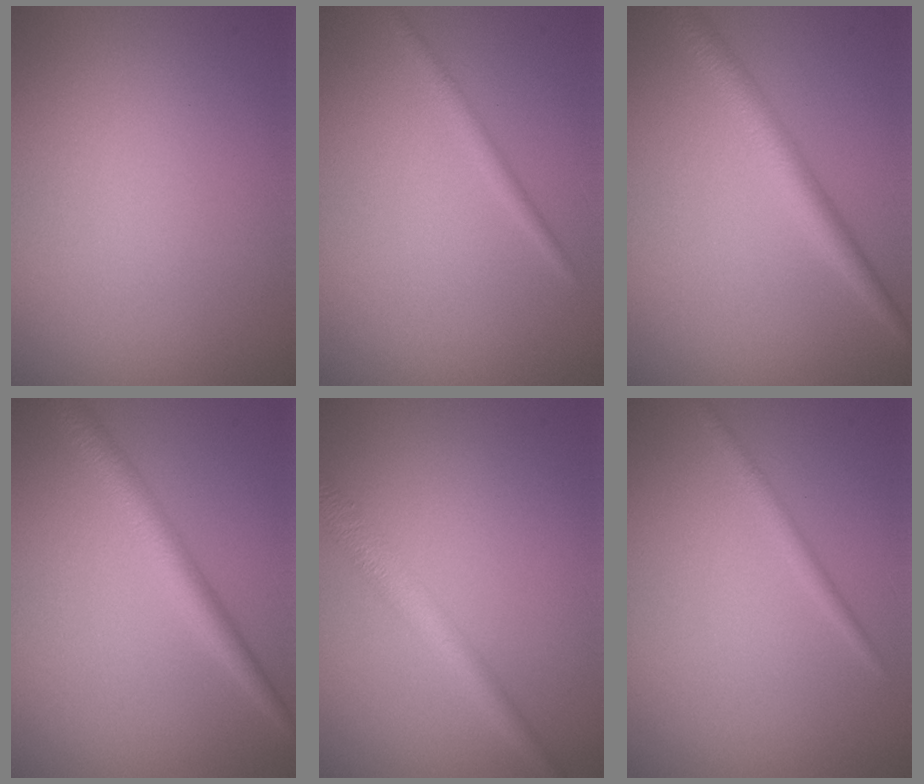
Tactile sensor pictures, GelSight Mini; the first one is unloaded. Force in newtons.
{"total": 1.0, "press": 1.0, "slide": 0.1}
{"total": 2.9, "press": 2.9, "slide": 0.1}
{"total": 2.9, "press": 2.9, "slide": 0.1}
{"total": 3.0, "press": 3.0, "slide": 0.0}
{"total": 1.0, "press": 1.0, "slide": 0.1}